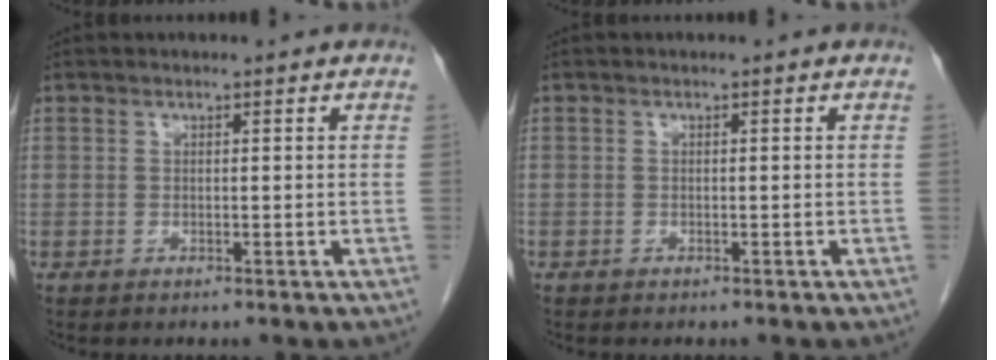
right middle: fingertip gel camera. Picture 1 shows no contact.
{"total": 0.0}